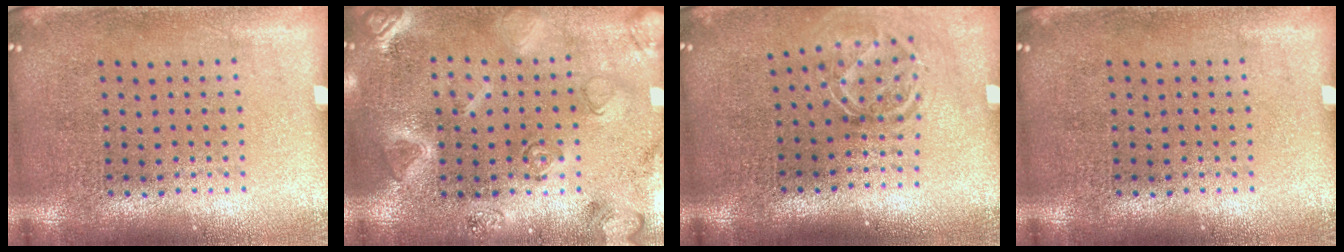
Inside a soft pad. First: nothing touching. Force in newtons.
{"total": 2.7, "press": 2.7, "slide": 0.4}
{"total": 1.7, "press": 1.3, "slide": 1.2}
{"total": 0.0}